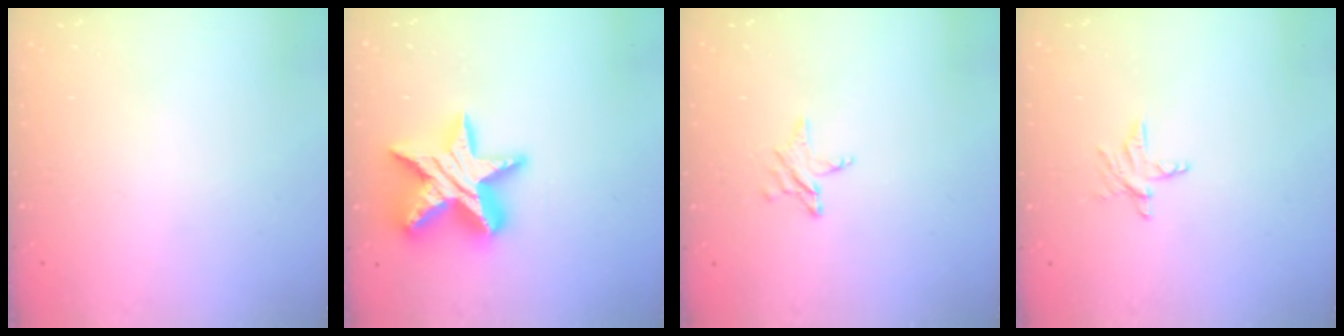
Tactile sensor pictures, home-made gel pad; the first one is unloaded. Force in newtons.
{"total": 18.5, "press": 18.4, "slide": 1.4}
{"total": 2.9, "press": 2.9, "slide": 0.3}
{"total": 3.9, "press": 3.9, "slide": 0.4}